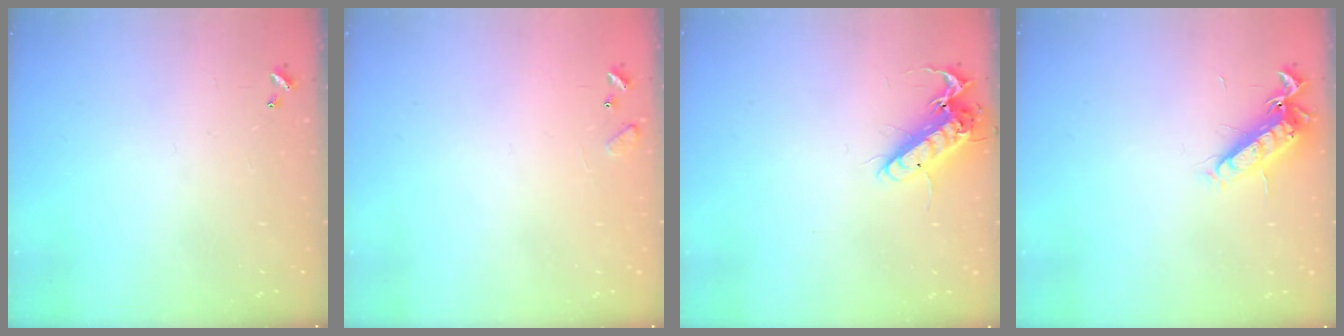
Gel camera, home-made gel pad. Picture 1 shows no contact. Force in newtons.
{"total": 6.4, "press": 6.4, "slide": 0.5}
{"total": 14.3, "press": 14.2, "slide": 1.9}
{"total": 13.0, "press": 12.9, "slide": 1.2}